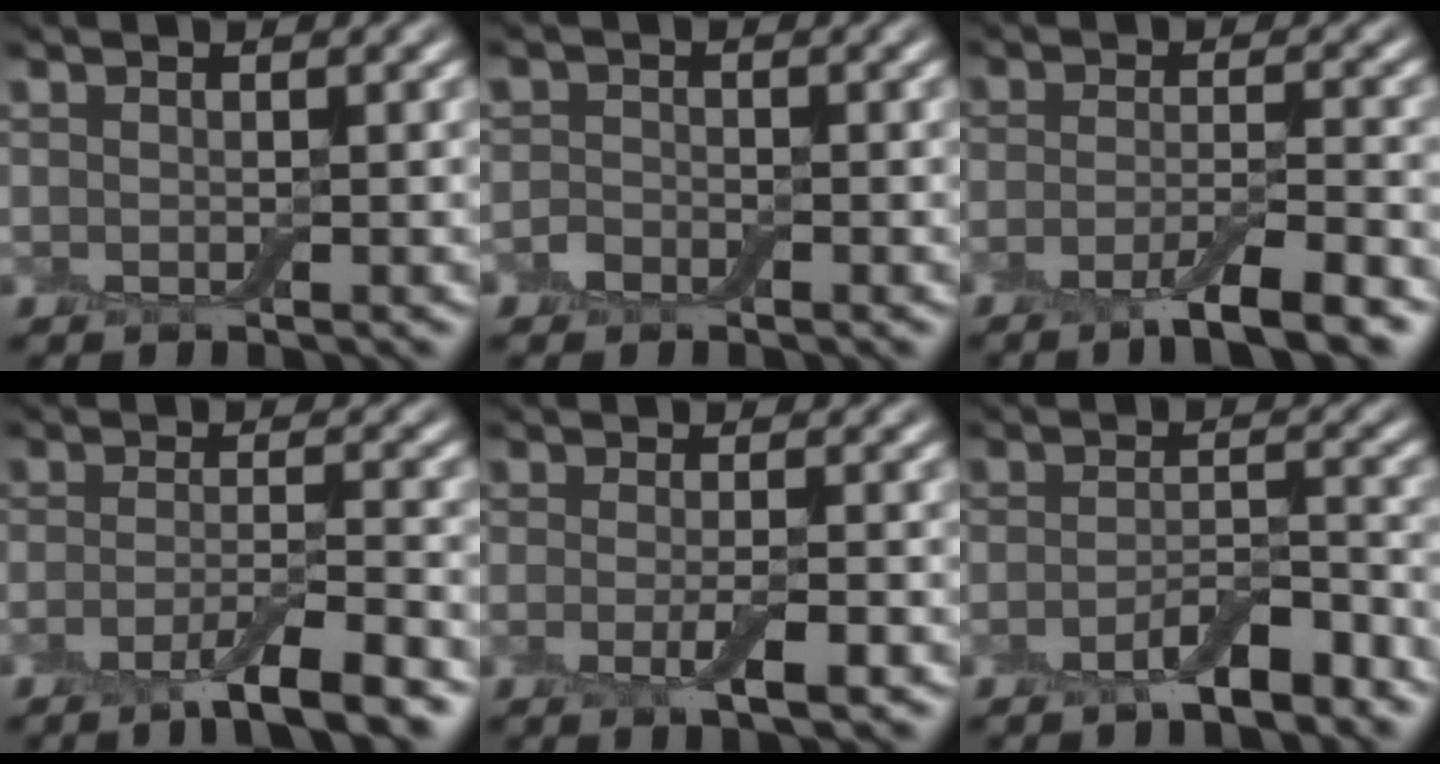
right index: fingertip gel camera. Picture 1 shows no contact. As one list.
[{"total": 1.4, "force": [-0.8, 1.1, 0.5], "torque": [-0.005, 0.003, -0.022]}, {"total": 5.3, "force": [-3.2, 1.0, 4.1], "torque": [-0.065, -0.002, -0.062]}, {"total": 5.6, "force": [-3.5, 1.1, 4.2], "torque": [-0.066, 0.000, -0.067]}, {"total": 2.9, "force": [-1.1, 0.7, 2.6], "torque": [-0.051, -0.007, -0.023]}, {"total": 4.3, "force": [-2.9, 1.2, 3.0], "torque": [-0.053, 0.003, -0.054]}]